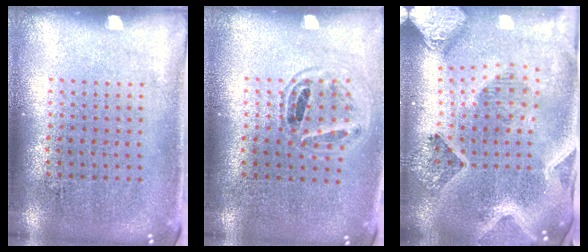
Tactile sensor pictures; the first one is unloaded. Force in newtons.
{"total": 0.9, "press": 0.9, "slide": 0.1}
{"total": 3.3, "press": 2.7, "slide": 1.9}